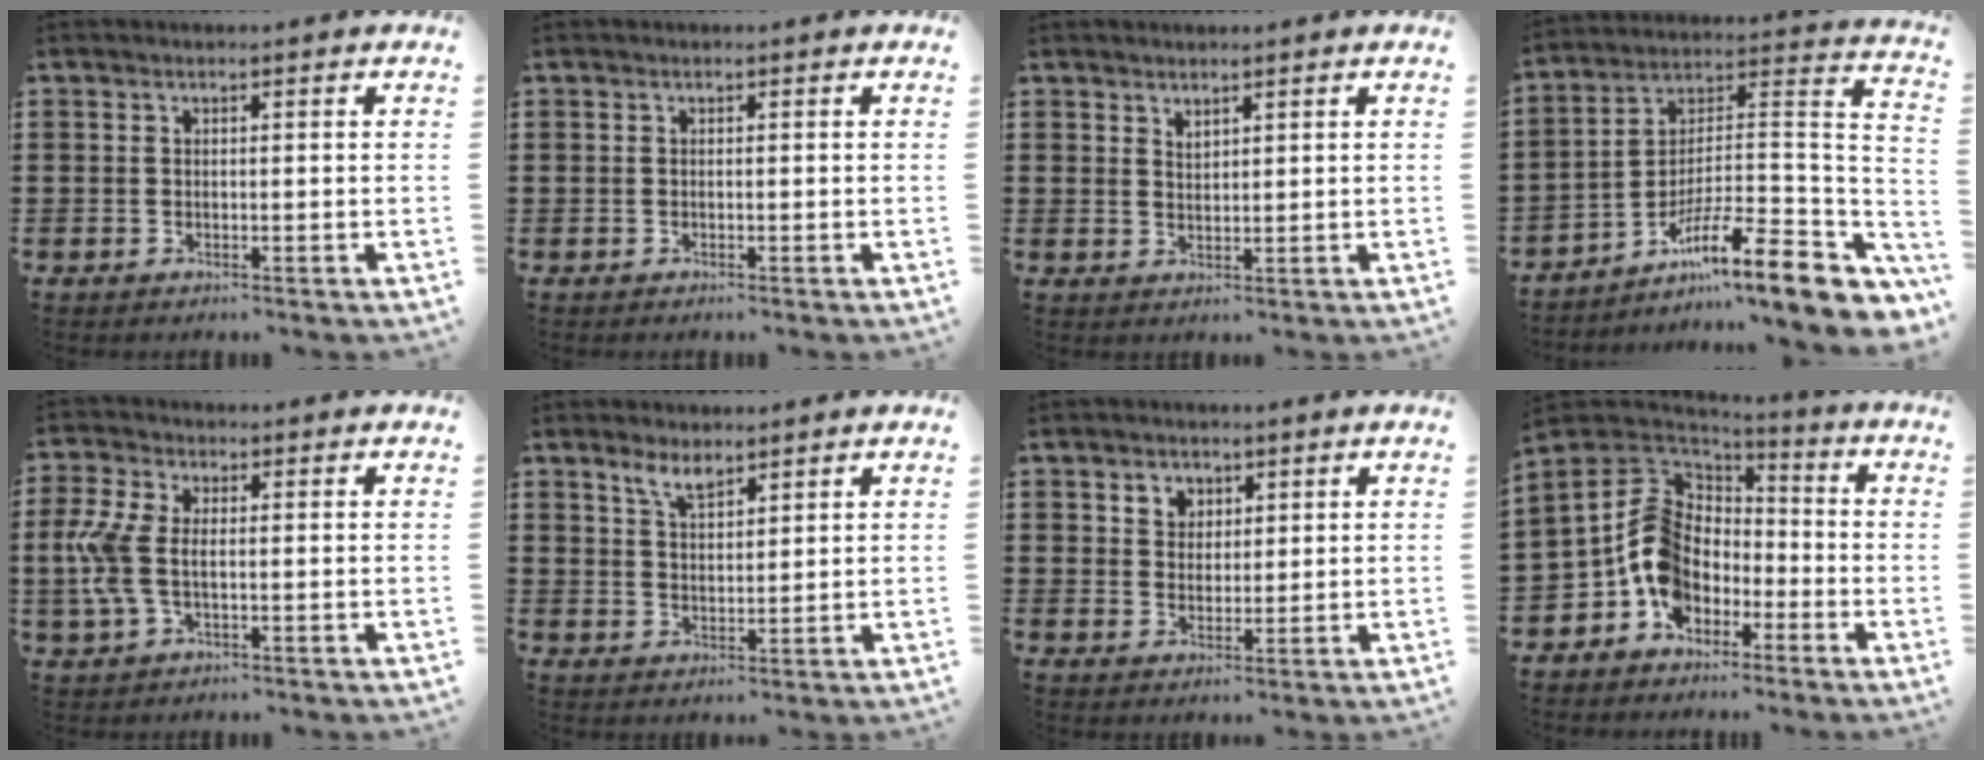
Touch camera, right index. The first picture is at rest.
{"total": 0.0}
{"total": 1.6, "force": [1.5, 0.5, 0.2], "torque": [-0.005, 0.002, 0.028]}
{"total": 13.1, "force": [-8.3, 2.7, 9.8], "torque": [-0.147, 0.001, -0.153]}
{"total": 6.8, "force": [-0.2, 3.5, 5.8], "torque": [-0.157, -0.007, -0.016]}
{"total": 3.8, "force": [2.9, 1.3, 2.0], "torque": [-0.046, 0.003, 0.054]}
{"total": 3.0, "force": [1.7, 2.4, 0.3], "torque": [-0.018, 0.010, 0.030]}
{"total": 10.8, "force": [-2.9, 8.4, 6.2], "torque": [-0.167, 0.011, -0.062]}